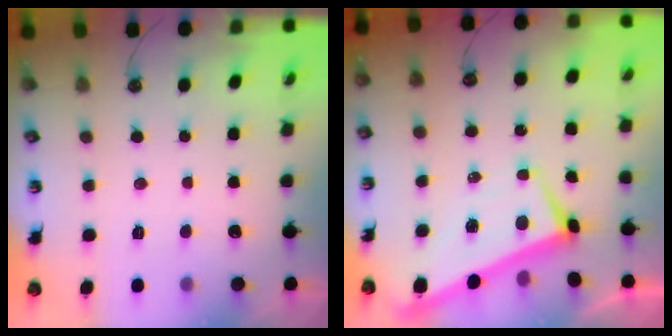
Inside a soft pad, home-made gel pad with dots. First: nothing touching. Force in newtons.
{"total": 2.2, "press": 2.1, "slide": 0.6}